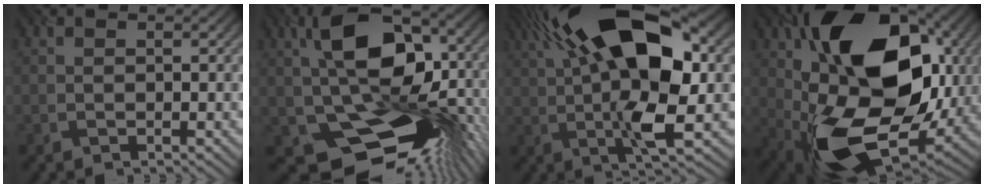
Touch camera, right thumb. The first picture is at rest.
{"total": 17.8, "force": [-2.2, 11.6, 13.4], "torque": [-0.220, -0.019, -0.027]}
{"total": 17.7, "force": [4.0, 7.2, 15.7], "torque": [-0.279, 0.038, 0.046]}
{"total": 21.2, "force": [2.6, 13.3, 16.3], "torque": [-0.312, -0.011, 0.034]}